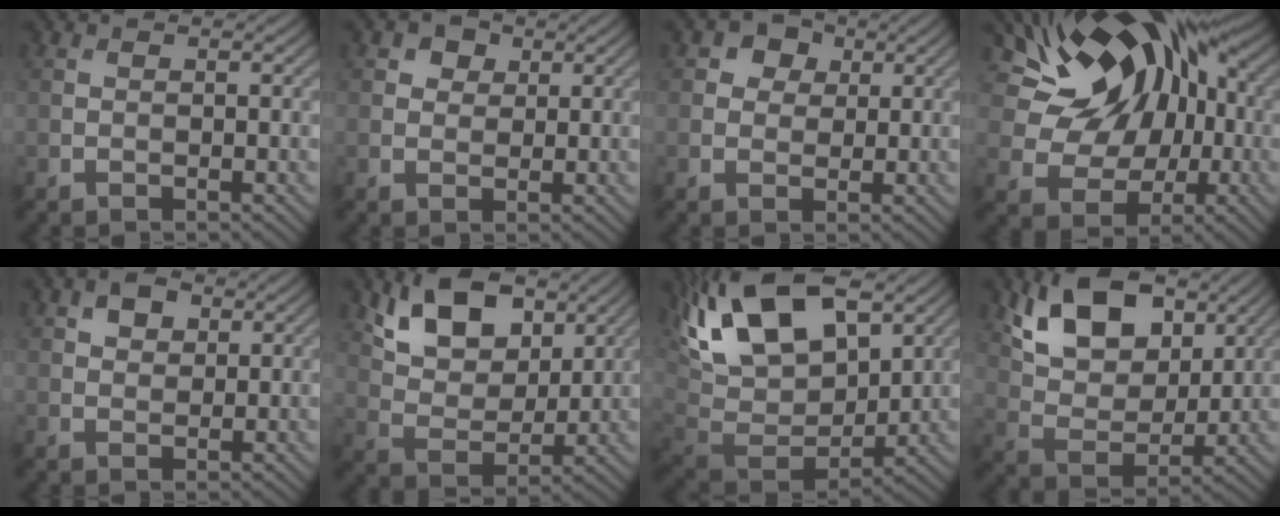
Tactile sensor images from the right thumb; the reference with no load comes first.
{"total": 2.7, "force": [1.3, 2.1, 1.1], "torque": [-0.017, 0.000, 0.019]}
{"total": 3.4, "force": [1.2, 2.8, 1.4], "torque": [-0.022, 0.005, 0.014]}
{"total": 14.3, "force": [3.8, 9.7, 9.7], "torque": [-0.176, 0.024, 0.058]}
{"total": 2.9, "force": [1.5, 1.9, 1.6], "torque": [-0.030, 0.002, 0.024]}
{"total": 10.3, "force": [5.8, 5.8, 6.2], "torque": [-0.135, -0.002, 0.104]}
{"total": 19.1, "force": [8.1, 11.0, 13.4], "torque": [-0.282, 0.028, 0.151]}
{"total": 11.9, "force": [6.4, 6.8, 7.3], "torque": [-0.153, 0.002, 0.117]}